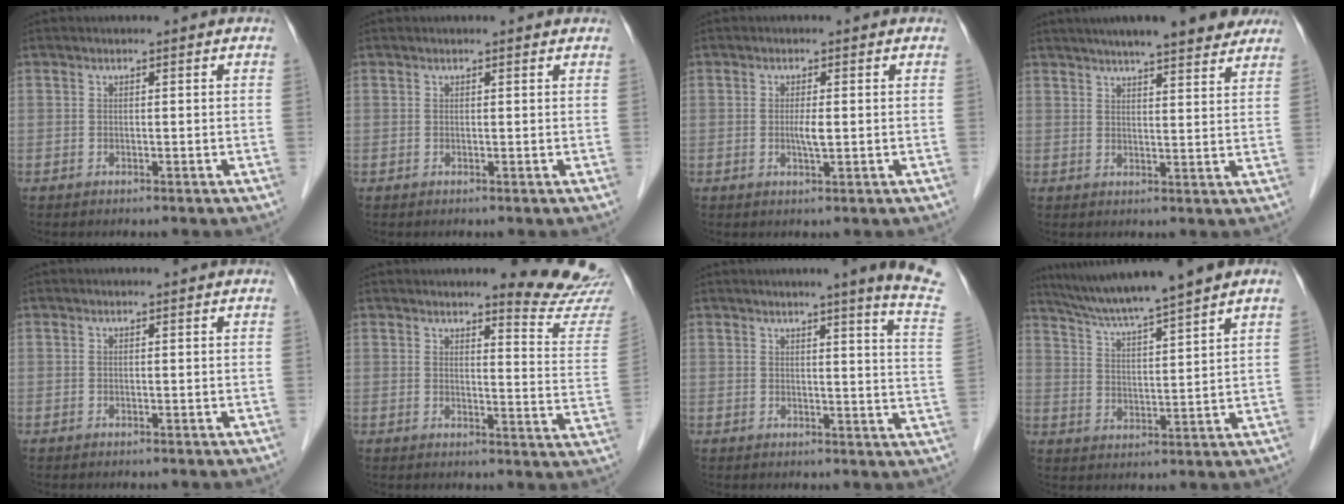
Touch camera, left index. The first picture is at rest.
{"total": 1.2, "force": [1.1, 0.2, 0.4], "torque": [-0.013, 0.005, 0.009]}
{"total": 2.0, "force": [-0.1, 0.2, 2.0], "torque": [-0.040, -0.002, -0.001]}
{"total": 15.1, "force": [12.5, 2.1, 8.2], "torque": [-0.119, 0.026, 0.160]}
{"total": 0.0}
{"total": 10.6, "force": [10.2, -0.6, 2.7], "torque": [-0.020, -0.087, 0.098]}
{"total": 10.5, "force": [8.5, -1.9, 5.9], "torque": [-0.070, -0.055, 0.074]}
{"total": 11.1, "force": [9.5, -1.4, 5.7], "torque": [-0.098, 0.015, 0.160]}